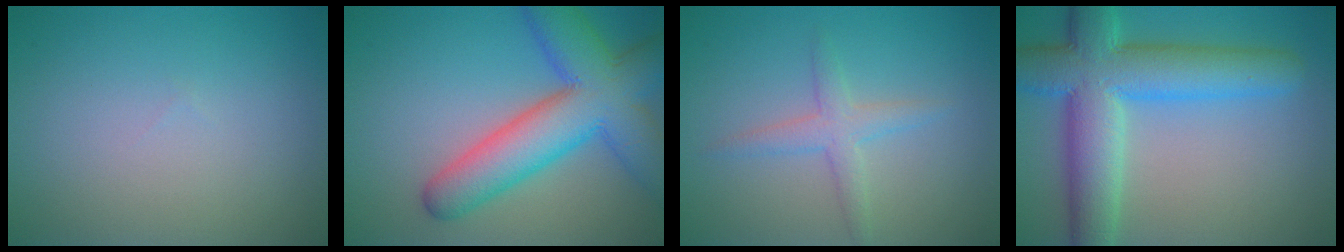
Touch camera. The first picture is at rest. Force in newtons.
{"total": 9.9, "press": 9.9, "slide": 0.4}
{"total": 2.3, "press": 2.3, "slide": 0.1}
{"total": 9.7, "press": 9.7, "slide": 0.4}